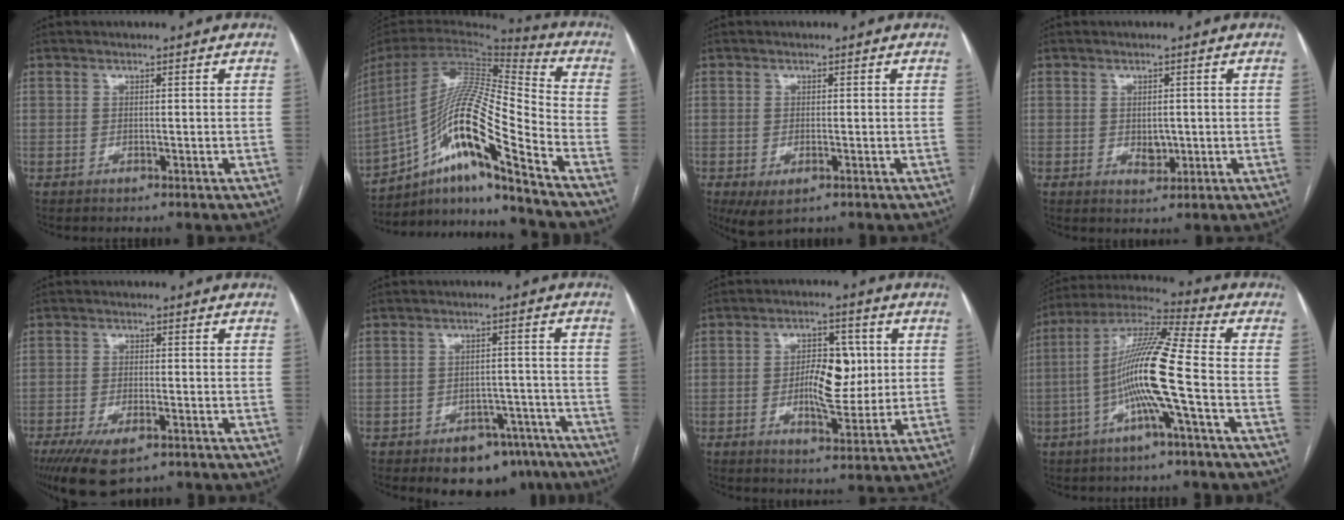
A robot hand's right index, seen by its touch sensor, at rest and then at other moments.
{"total": 19.5, "force": [-11.6, 0.1, 15.7], "torque": [-0.315, 0.000, -0.211]}
{"total": 3.8, "force": [-1.7, 1.6, 3.1], "torque": [-0.054, -0.009, -0.017]}
{"total": 2.6, "force": [-0.1, 1.7, 1.9], "torque": [-0.028, -0.004, 0.005]}
{"total": 8.7, "force": [-5.7, 2.9, 5.9], "torque": [-0.101, -0.017, -0.093]}
{"total": 10.0, "force": [-7.5, 5.5, 3.6], "torque": [-0.015, 0.029, -0.100]}
{"total": 8.7, "force": [0.3, 3.7, 7.8], "torque": [-0.131, 0.008, 0.008]}
{"total": 13.6, "force": [-3.0, -0.6, 13.3], "torque": [-0.256, 0.010, -0.068]}